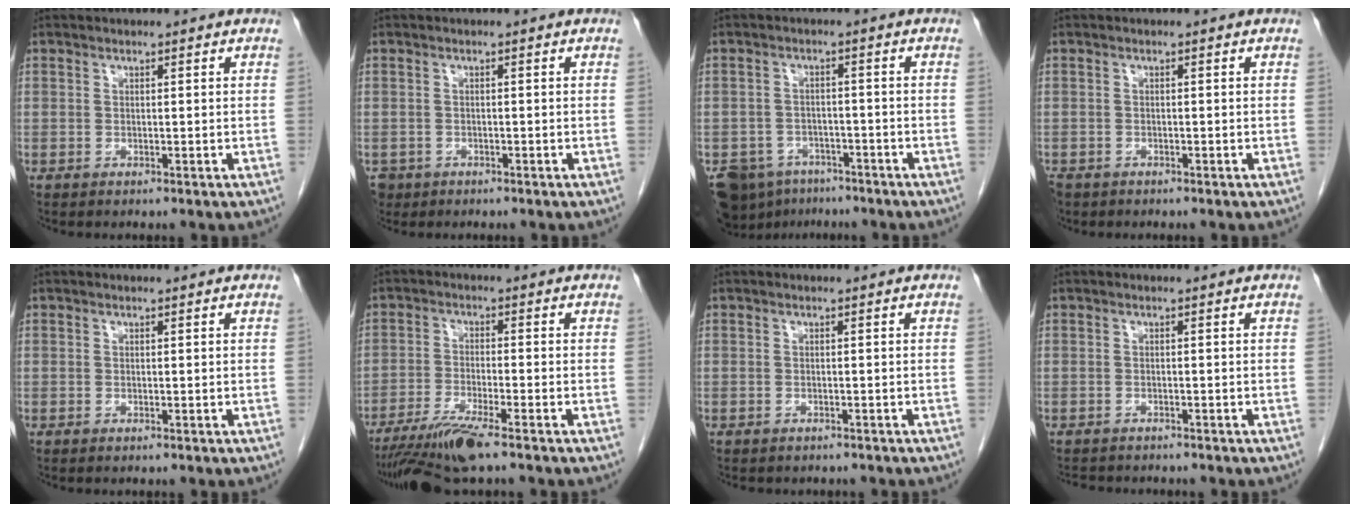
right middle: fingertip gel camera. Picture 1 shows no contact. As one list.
[{"total": 2.6, "force": [-1.6, 2.0, 0.2], "torque": [-0.006, 0.004, -0.027]}, {"total": 10.5, "force": [-7.3, 6.8, 3.4], "torque": [-0.080, -0.002, -0.104]}, {"total": 3.4, "force": [-2.5, 2.2, 0.8], "torque": [-0.018, -0.002, -0.044]}, {"total": 0.0}, {"total": 8.0, "force": [-6.2, -0.6, 4.9], "torque": [-0.084, -0.027, -0.113]}, {"total": 3.3, "force": [-2.9, 1.3, 0.9], "torque": [-0.014, -0.002, -0.032]}, {"total": 4.6, "force": [-4.2, 1.3, 1.2], "torque": [-0.014, -0.006, -0.060]}]